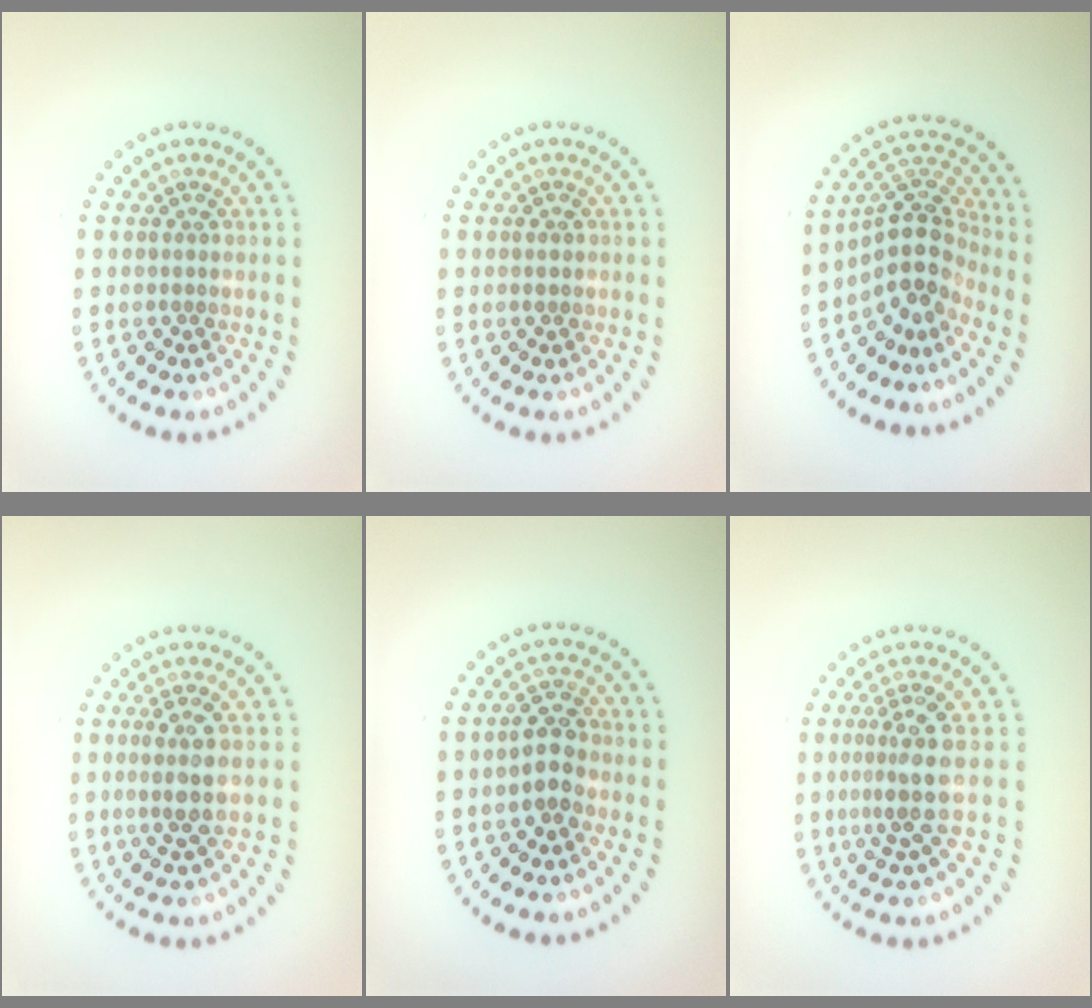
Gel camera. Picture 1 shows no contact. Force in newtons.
{"total": 0.8, "press": 0.8, "slide": 0.2}
{"total": 4.6, "press": 3.7, "slide": 2.6}
{"total": 2.4, "press": 2.1, "slide": 1.1}
{"total": 2.9, "press": 2.8, "slide": 0.9}
{"total": 3.4, "press": 2.5, "slide": 2.3}